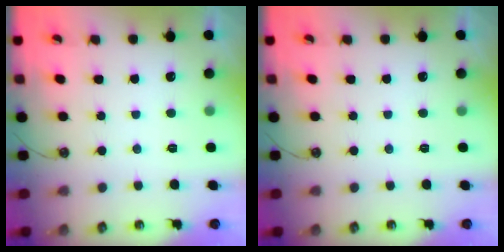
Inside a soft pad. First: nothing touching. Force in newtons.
{"total": 0.0}